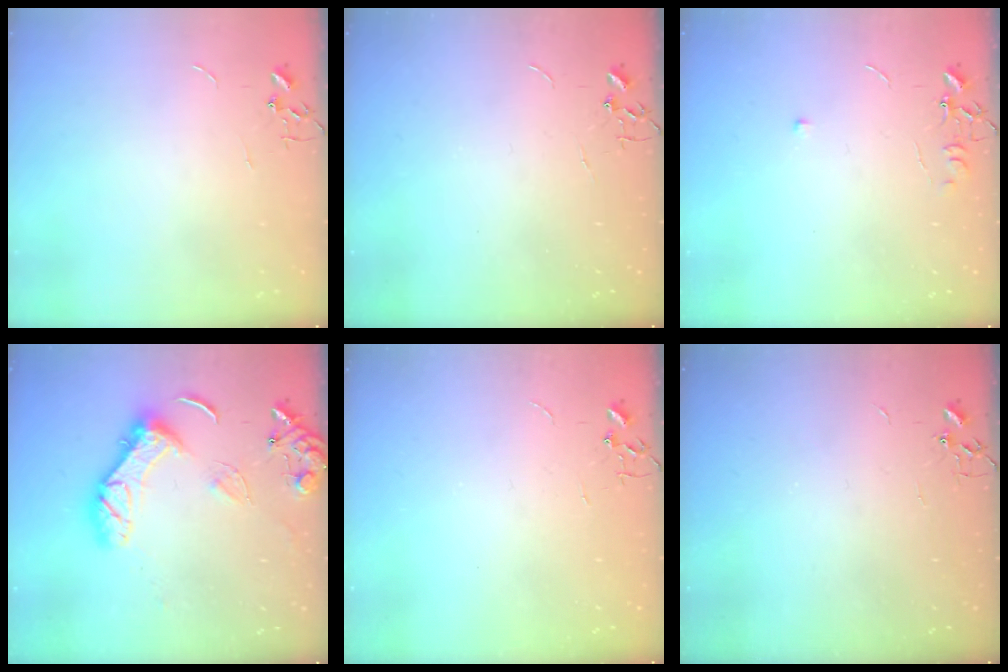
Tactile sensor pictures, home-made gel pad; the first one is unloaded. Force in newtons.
{"total": 0.0}
{"total": 4.5, "press": 4.5, "slide": 0.6}
{"total": 14.5, "press": 14.4, "slide": 1.5}
{"total": 0.0}
{"total": 2.3, "press": 2.3, "slide": 0.4}